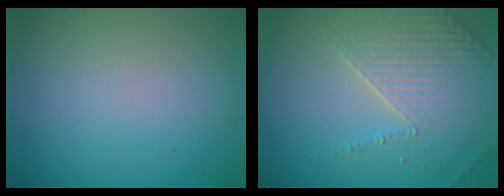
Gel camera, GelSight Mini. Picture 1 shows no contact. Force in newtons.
{"total": 3.9, "press": 3.9, "slide": 0.3}